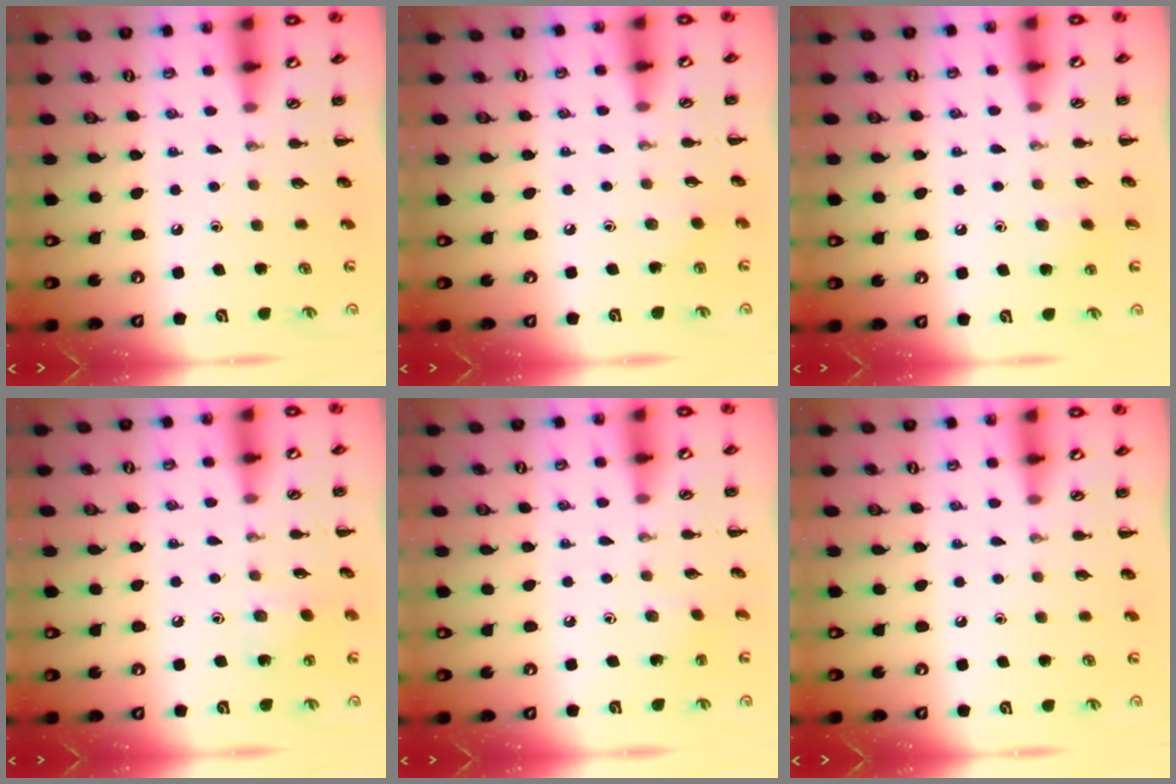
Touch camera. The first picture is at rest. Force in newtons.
{"total": 1.8, "press": 1.7, "slide": 0.6}
{"total": 6.9, "press": 6.5, "slide": 2.4}
{"total": 4.7, "press": 4.6, "slide": 1.1}
{"total": 2.0, "press": 1.8, "slide": 0.7}
{"total": 0.0}